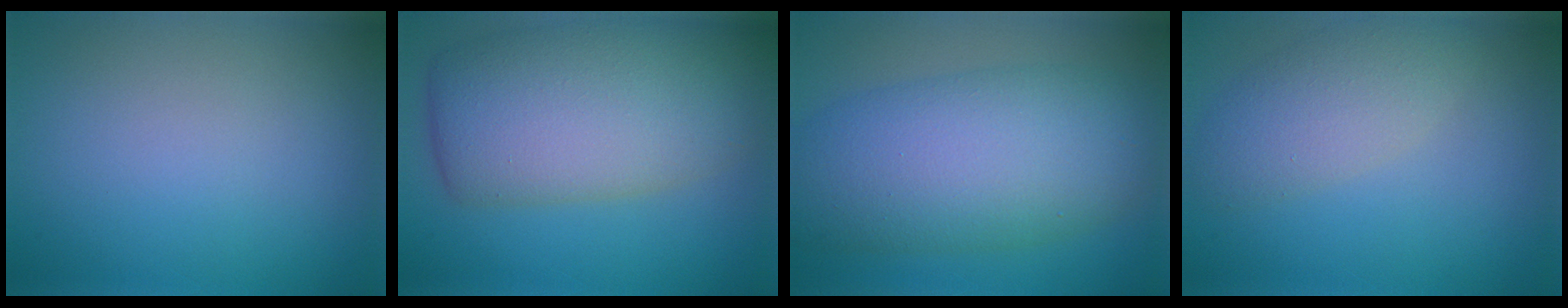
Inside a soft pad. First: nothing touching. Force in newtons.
{"total": 11.0, "press": 11.0, "slide": 0.6}
{"total": 10.9, "press": 10.9, "slide": 0.1}
{"total": 4.0, "press": 4.0, "slide": 0.2}